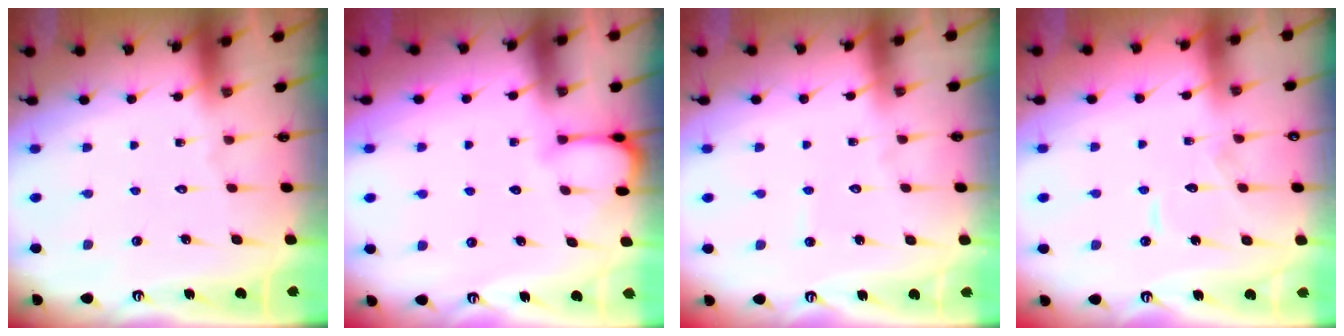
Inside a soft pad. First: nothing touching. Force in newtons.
{"total": 2.8, "press": 2.8, "slide": 0.1}
{"total": 2.4, "press": 2.4, "slide": 0.3}
{"total": 6.2, "press": 6.2, "slide": 0.6}